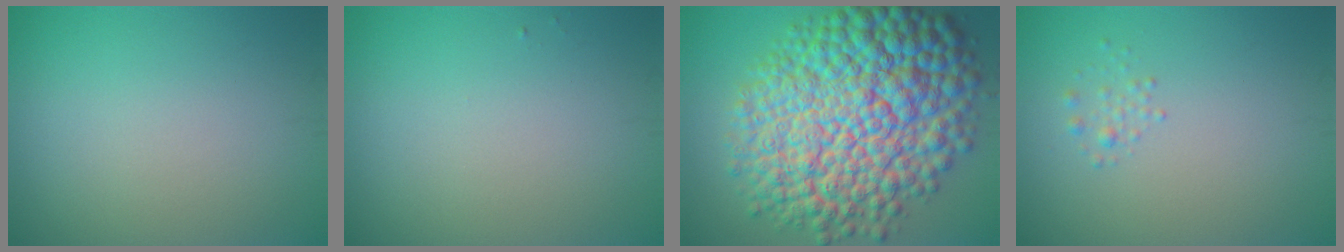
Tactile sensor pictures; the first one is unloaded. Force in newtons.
{"total": 0.0}
{"total": 16.5, "press": 16.5, "slide": 0.2}
{"total": 0.9, "press": 0.9, "slide": 0.1}